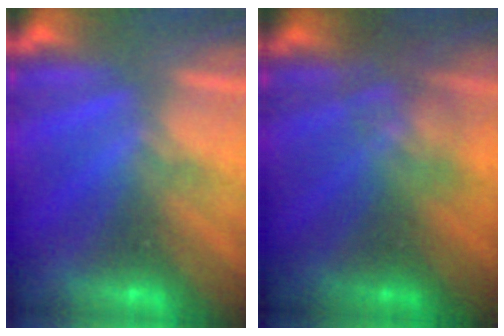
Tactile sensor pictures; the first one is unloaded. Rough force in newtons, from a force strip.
{"total": 2.5}